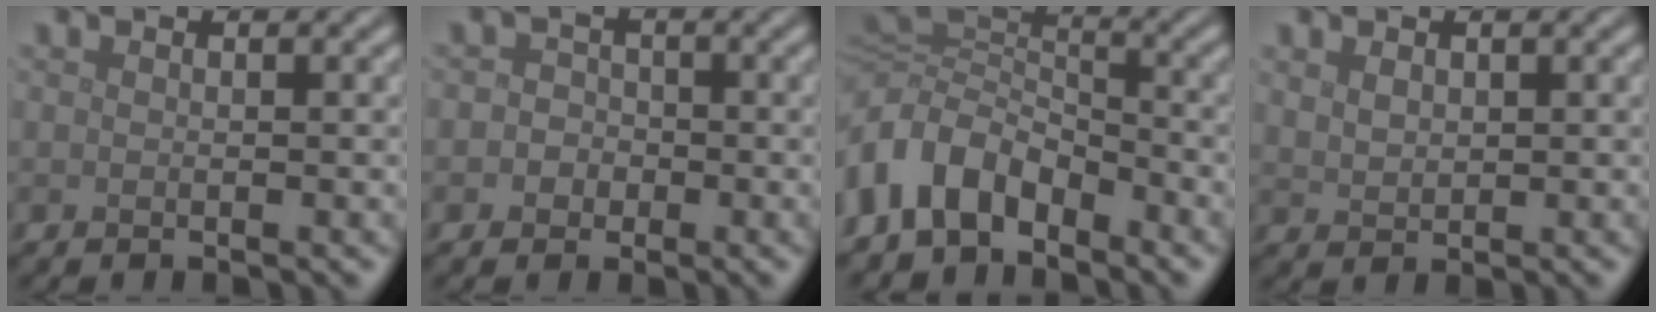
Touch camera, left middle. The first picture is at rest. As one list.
[{"total": 2.0, "force": [-0.4, 1.8, 0.6], "torque": [0.015, 0.004, -0.020]}, {"total": 7.7, "force": [-3.8, 5.1, 4.4], "torque": [-0.086, 0.006, -0.086]}, {"total": 1.6, "force": [0.7, 1.1, 0.9], "torque": [-0.021, -0.001, 0.019]}]